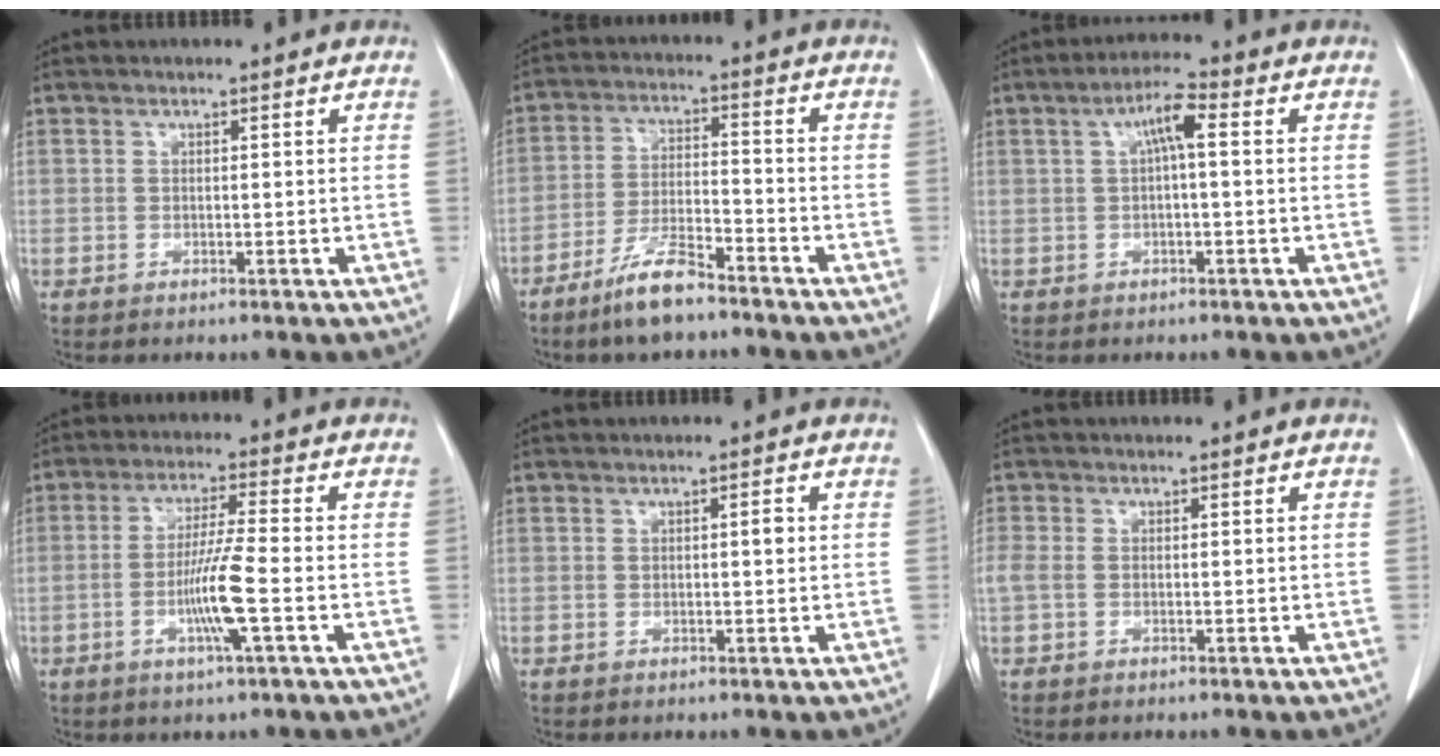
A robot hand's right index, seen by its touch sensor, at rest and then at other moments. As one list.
[{"total": 7.7, "force": [-5.9, 1.3, 4.7], "torque": [-0.099, -0.012, -0.111]}, {"total": 4.4, "force": [0.8, 0.6, 4.3], "torque": [-0.079, 0.014, 0.012]}, {"total": 7.6, "force": [-2.2, -0.7, 7.2], "torque": [-0.137, -0.009, -0.045]}, {"total": 1.3, "force": [0.3, 0.4, 1.2], "torque": [-0.020, 0.002, 0.005]}, {"total": 2.1, "force": [-0.2, 1.4, 1.6], "torque": [-0.055, 0.011, -0.002]}]